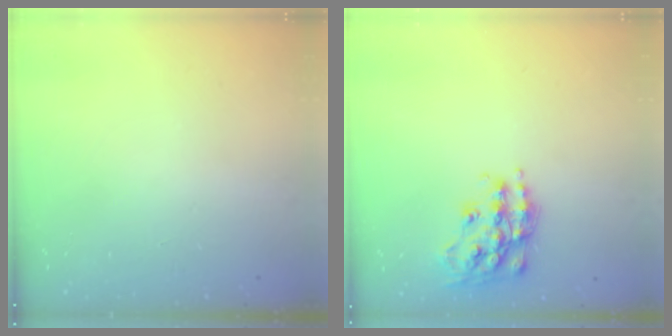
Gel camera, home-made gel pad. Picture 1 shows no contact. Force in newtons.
{"total": 16.6, "press": 16.5, "slide": 1.0}